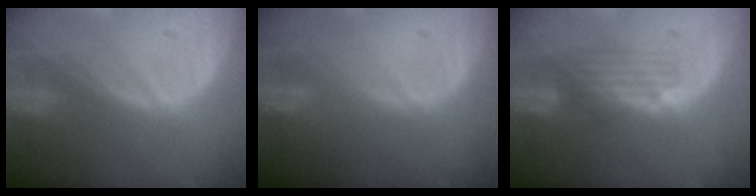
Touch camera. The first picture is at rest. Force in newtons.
{"total": 0.0}
{"total": 3.7, "press": 3.7, "slide": 0.4}